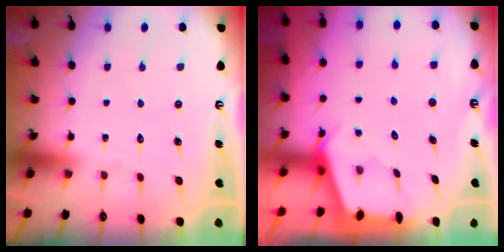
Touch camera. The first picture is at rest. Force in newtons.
{"total": 2.4, "press": 2.4, "slide": 0.3}